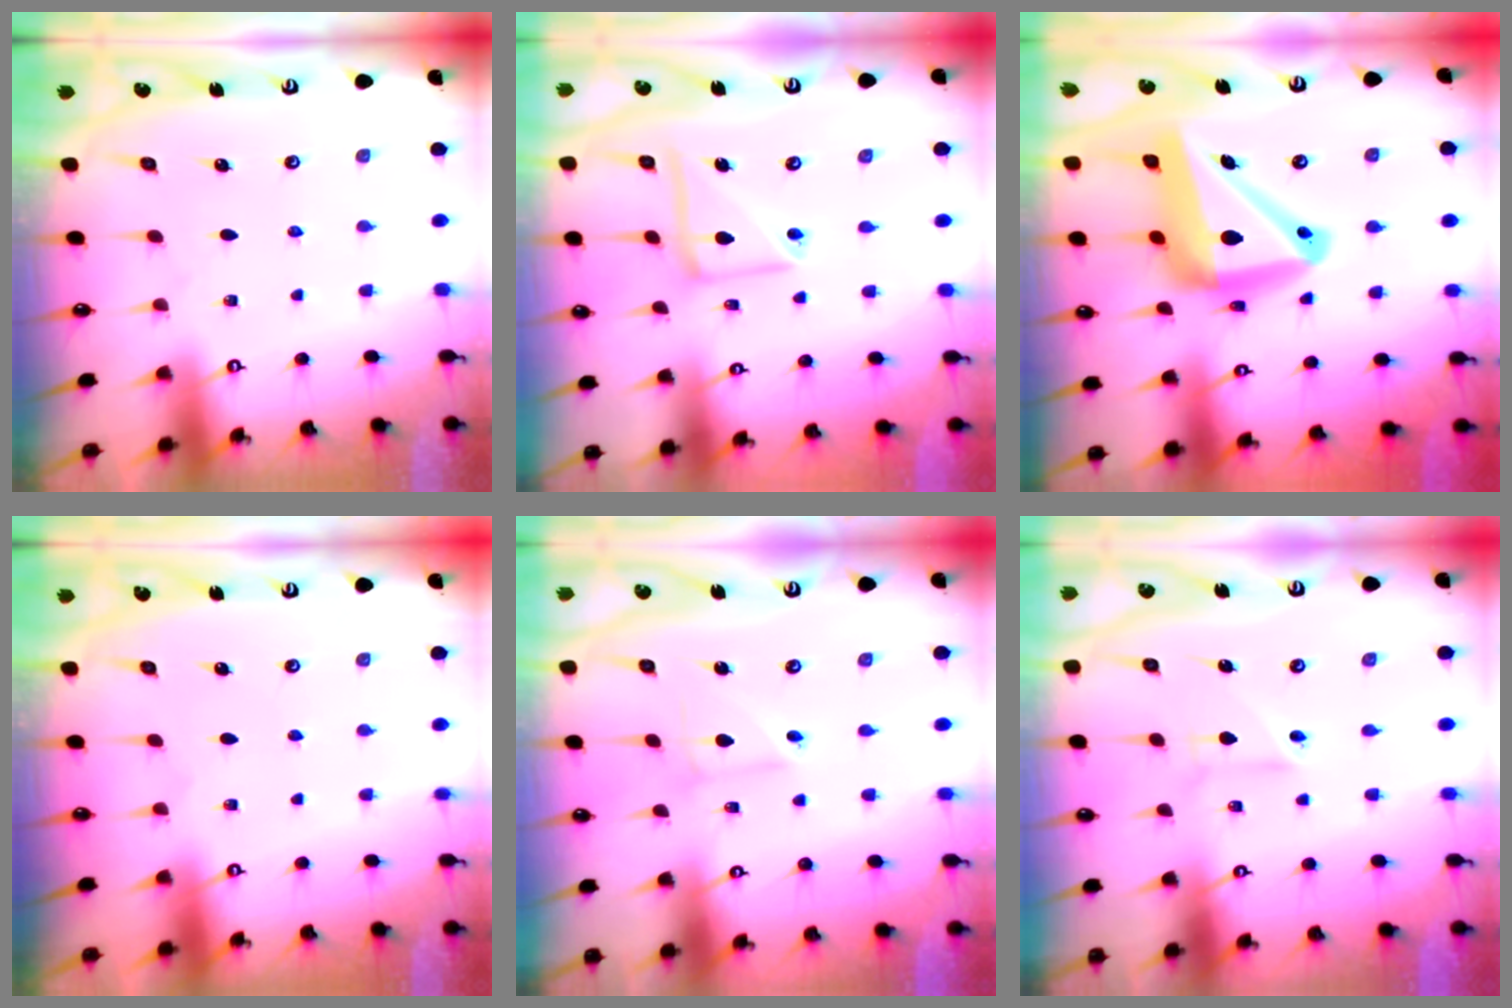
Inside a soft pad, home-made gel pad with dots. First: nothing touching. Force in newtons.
{"total": 10.6, "press": 10.6, "slide": 0.9}
{"total": 18.6, "press": 18.4, "slide": 2.9}
{"total": 0.0}
{"total": 3.1, "press": 3.1, "slide": 0.3}
{"total": 3.1, "press": 3.0, "slide": 0.6}